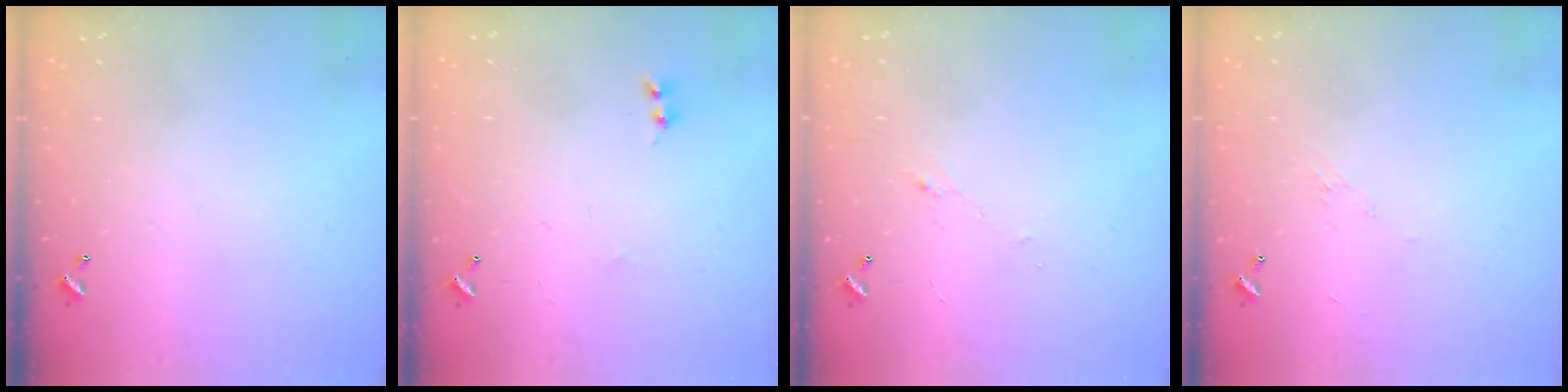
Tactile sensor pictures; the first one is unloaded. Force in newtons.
{"total": 1.5, "press": 1.4, "slide": 0.3}
{"total": 0.6, "press": 0.2, "slide": 0.5}
{"total": 5.0, "press": 4.9, "slide": 0.5}